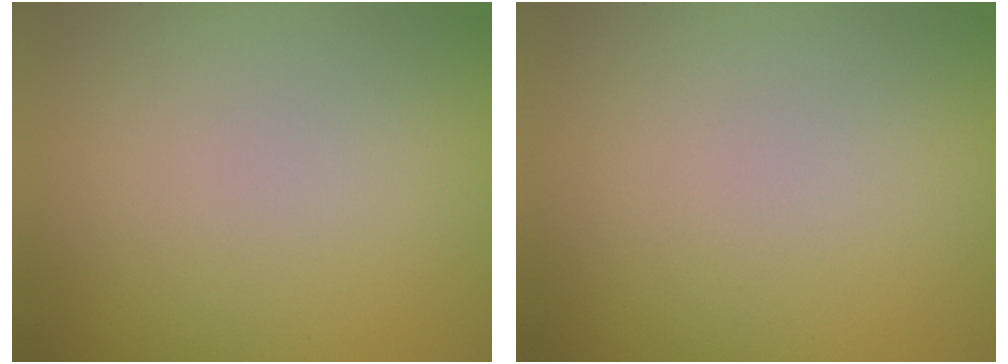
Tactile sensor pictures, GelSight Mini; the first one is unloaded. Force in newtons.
{"total": 0.0}